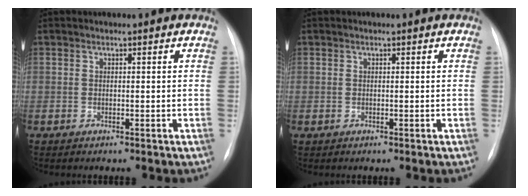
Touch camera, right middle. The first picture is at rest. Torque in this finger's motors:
{"motor_torque": [-0.04, -0.03, 0.00, 0.00]}